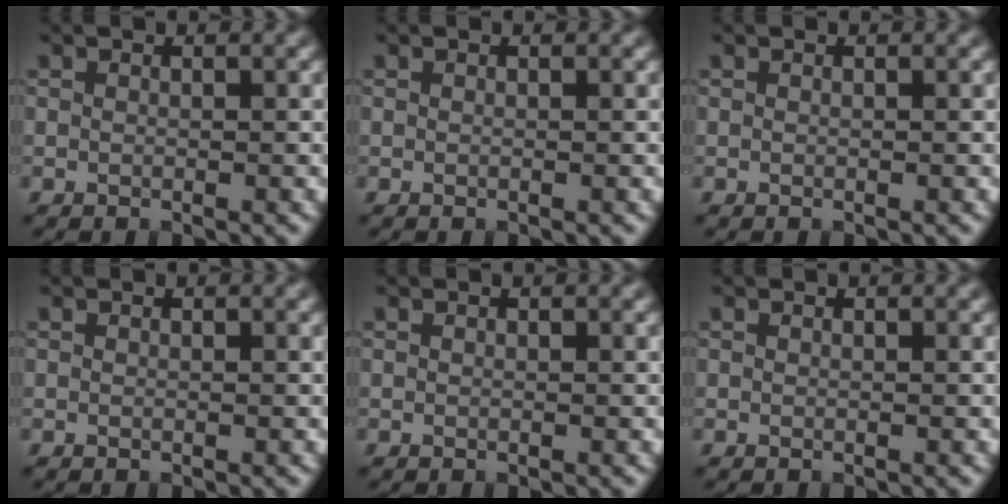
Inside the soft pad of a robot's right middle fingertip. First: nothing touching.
{"total": 0.0}
{"total": 0.0}
{"total": 0.0}
{"total": 0.0}
{"total": 0.0}